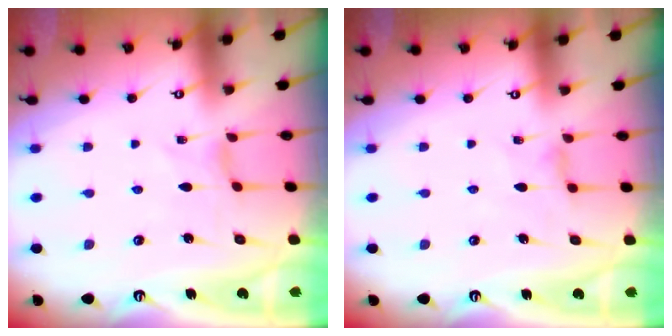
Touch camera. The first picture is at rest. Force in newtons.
{"total": 2.4, "press": 2.4, "slide": 0.4}